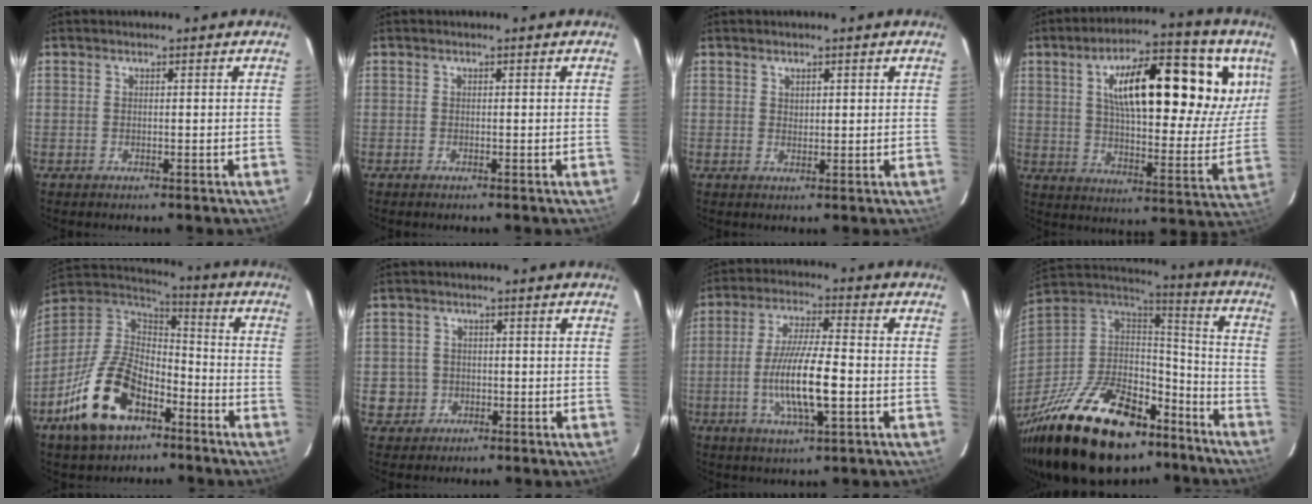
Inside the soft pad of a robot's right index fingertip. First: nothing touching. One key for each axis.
{"total": 0.0}
{"total": 1.5, "fx": 1.0, "fy": 1.0, "fz": 0.7, "tx": -0.007, "ty": 0.003, "tz": 0.019}
{"total": 26.5, "fx": 11.5, "fy": 10.2, "fz": 21.6, "tx": -0.329, "ty": 0.037, "tz": 0.181}
{"total": 19.3, "fx": -10.0, "fy": 11.0, "fz": 12.3, "tx": -0.269, "ty": 0.000, "tz": -0.178}
{"total": 4.8, "fx": -1.0, "fy": 4.7, "fz": 0.5, "tx": -0.017, "ty": 0.022, "tz": -0.008}
{"total": 12.2, "fx": -2.8, "fy": 2.3, "fz": 11.6, "tx": -0.224, "ty": -0.009, "tz": -0.051}
{"total": 36.7, "fx": -23.2, "fy": 18.5, "fz": 21.5, "tx": -0.438, "ty": -0.005, "tz": -0.347}